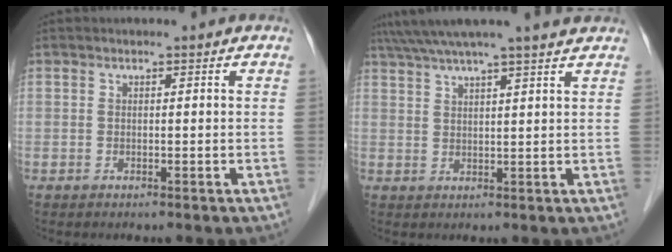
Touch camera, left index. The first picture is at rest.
{"total": 12.3, "force": [10.7, -0.4, 5.9], "torque": [-0.105, 0.034, 0.146]}